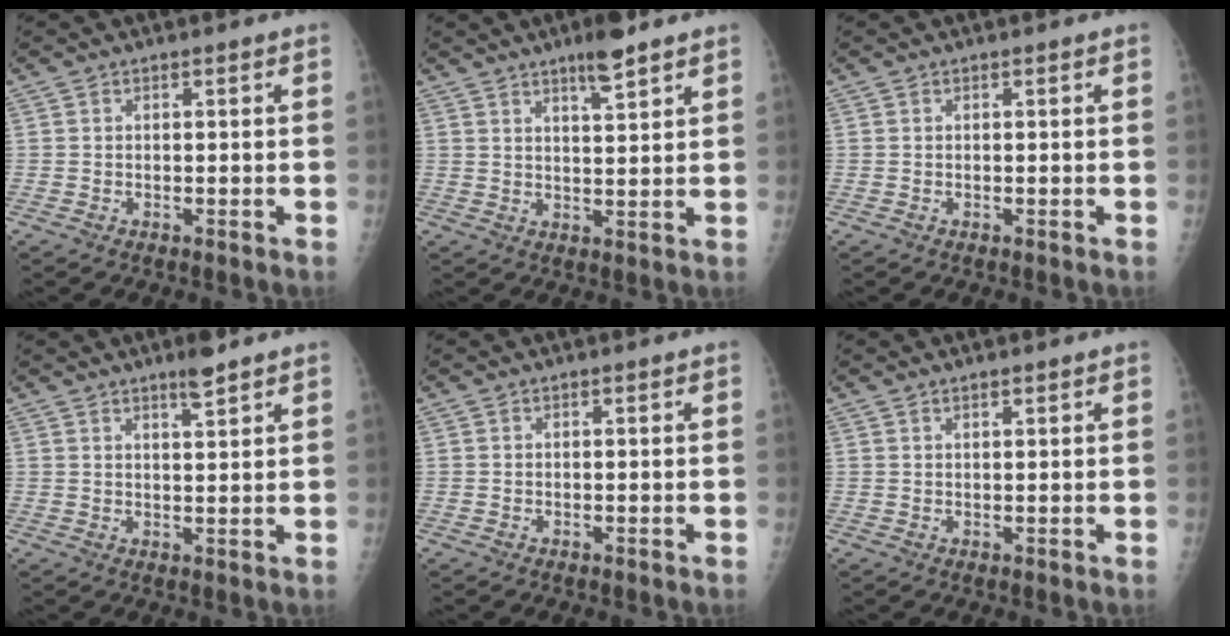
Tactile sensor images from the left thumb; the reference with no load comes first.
{"total": 5.8, "force": [4.1, 1.0, 3.9], "torque": [-0.056, -0.024, 0.066]}
{"total": 0.0}
{"total": 3.6, "force": [2.7, 0.4, 2.3], "torque": [-0.031, -0.018, 0.046]}
{"total": 0.0}
{"total": 1.1, "force": [0.9, 0.3, 0.7], "torque": [-0.007, -0.005, 0.017]}